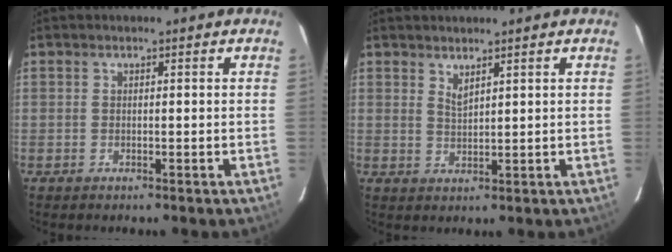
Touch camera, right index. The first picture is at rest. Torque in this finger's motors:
{"motor_torque": [-0.12, -0.06, 0.02, 0.02]}